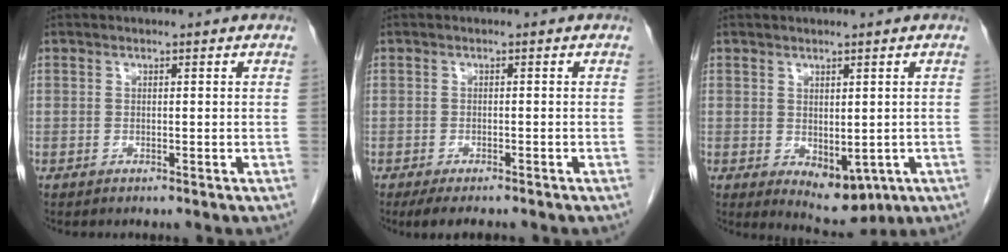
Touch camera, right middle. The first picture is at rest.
{"total": 5.2, "force": [-4.2, 1.4, 2.7], "torque": [-0.035, -0.008, -0.060]}
{"total": 5.9, "force": [-1.5, 3.0, 4.9], "torque": [-0.058, -0.017, -0.002]}